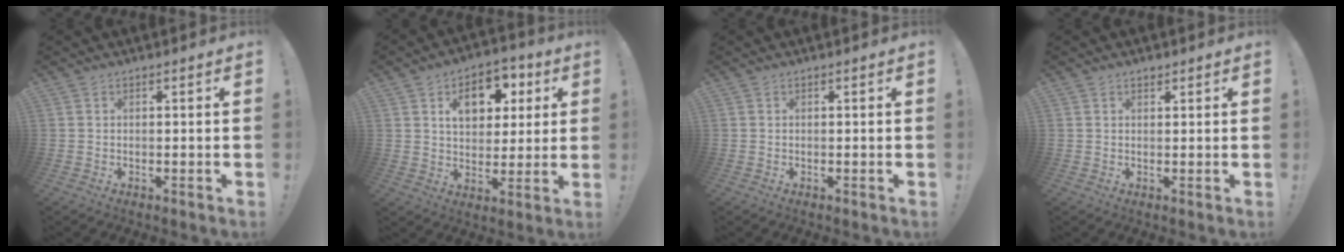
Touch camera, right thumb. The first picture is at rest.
{"total": 11.8, "force": [4.5, 8.1, 7.3], "torque": [-0.104, -0.006, 0.080]}
{"total": 0.0}
{"total": 0.9, "force": [0.7, 0.5, 0.1], "torque": [-0.003, -0.001, 0.014]}